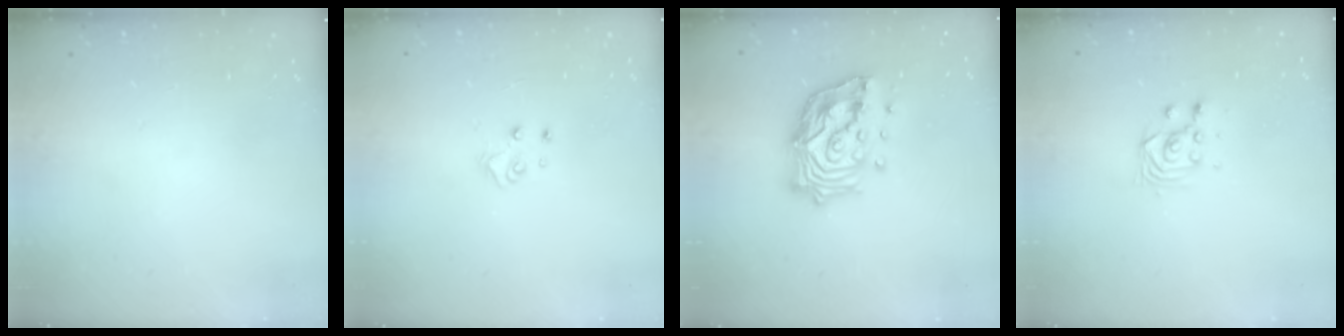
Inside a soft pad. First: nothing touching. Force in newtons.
{"total": 4.0, "press": 4.0, "slide": 0.2}
{"total": 16.9, "press": 16.7, "slide": 2.3}
{"total": 2.8, "press": 2.8, "slide": 0.2}